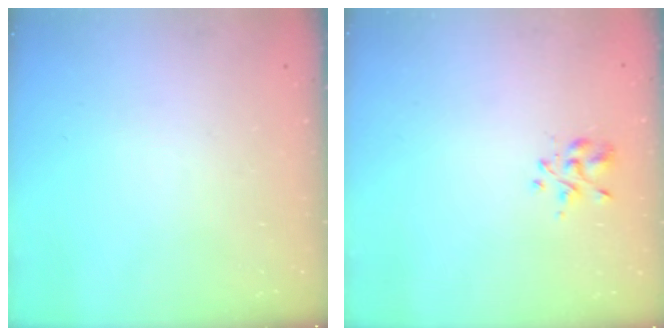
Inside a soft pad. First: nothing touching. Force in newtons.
{"total": 2.4, "press": 2.1, "slide": 1.2}